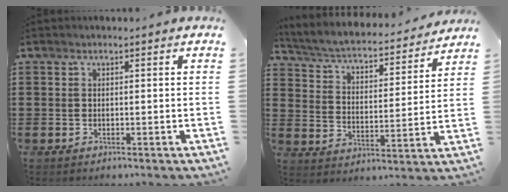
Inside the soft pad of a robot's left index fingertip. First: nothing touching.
{"total": 3.8, "force": [3.5, 0.5, 1.4], "torque": [-0.048, -0.031, 0.049]}